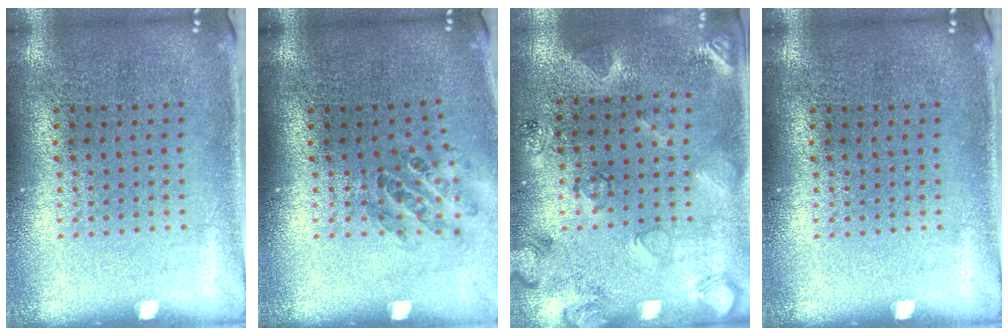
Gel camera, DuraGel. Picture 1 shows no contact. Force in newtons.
{"total": 0.9, "press": 0.8, "slide": 0.1}
{"total": 2.1, "press": 1.9, "slide": 0.8}
{"total": 0.0}